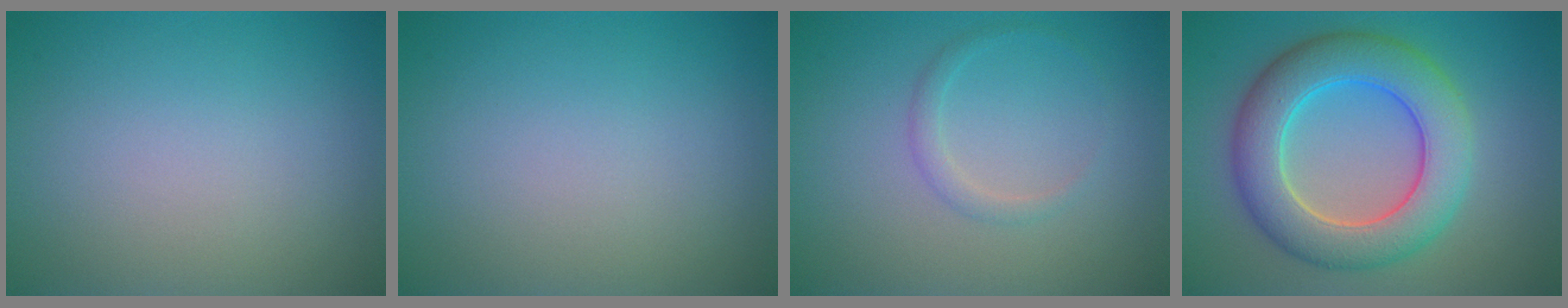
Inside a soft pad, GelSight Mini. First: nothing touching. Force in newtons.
{"total": 0.0}
{"total": 1.2, "press": 1.2, "slide": 0.2}
{"total": 8.1, "press": 8.1, "slide": 0.5}